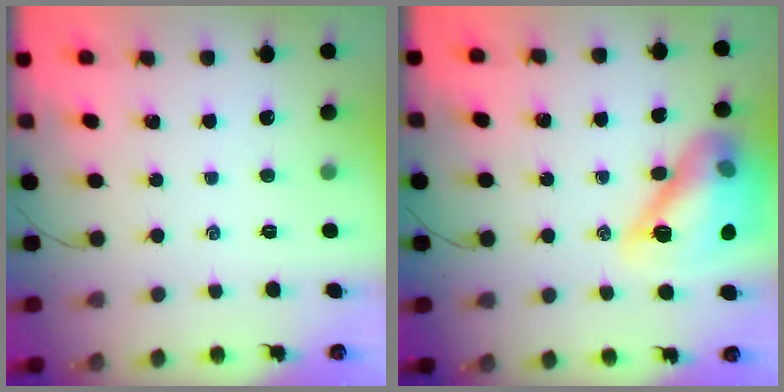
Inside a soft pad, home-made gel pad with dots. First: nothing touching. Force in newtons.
{"total": 17.7, "press": 17.4, "slide": 3.2}